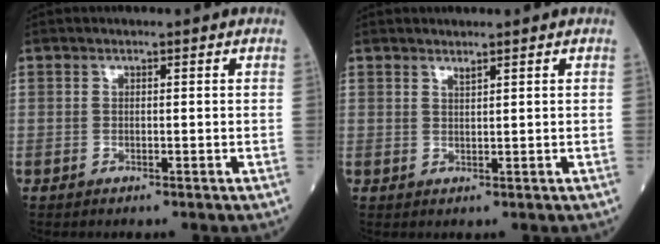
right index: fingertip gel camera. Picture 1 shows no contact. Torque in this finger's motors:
{"motor_torque": [-0.09, 0.08, -0.05, -0.01]}